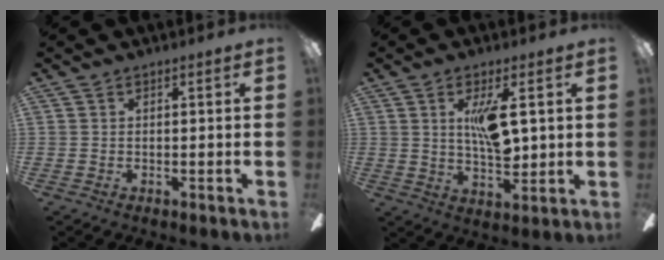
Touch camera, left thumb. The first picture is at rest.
{"total": 9.2, "force": [2.5, 3.4, 8.2], "torque": [-0.145, -0.009, 0.037]}